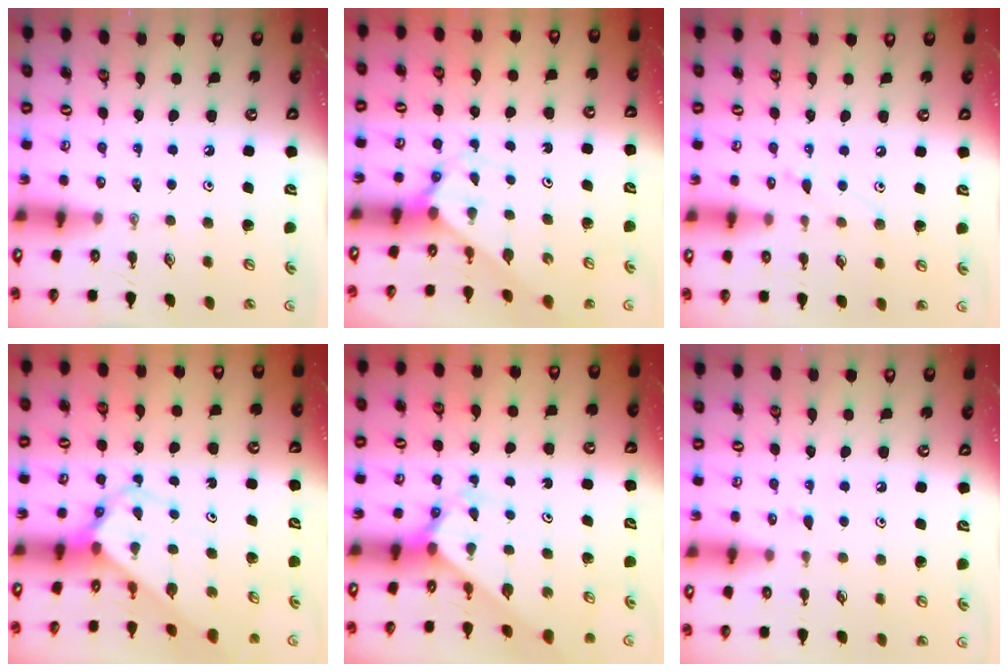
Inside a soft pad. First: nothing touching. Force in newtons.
{"total": 2.6, "press": 2.6, "slide": 0.2}
{"total": 6.0, "press": 5.9, "slide": 0.5}
{"total": 3.8, "press": 3.7, "slide": 0.4}
{"total": 2.3, "press": 2.3, "slide": 0.2}
{"total": 5.1, "press": 5.0, "slide": 0.6}